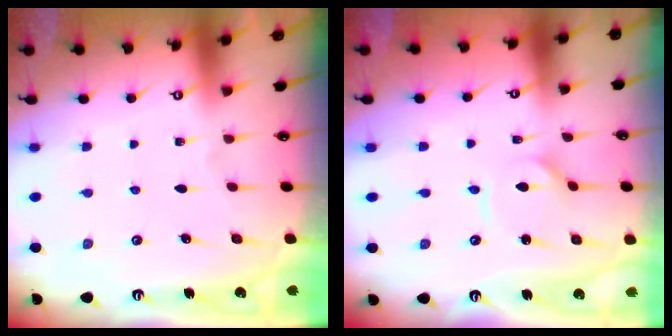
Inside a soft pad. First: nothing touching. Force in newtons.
{"total": 2.0, "press": 2.0, "slide": 0.3}